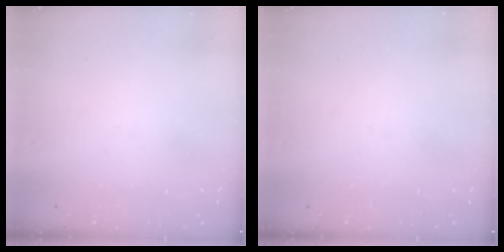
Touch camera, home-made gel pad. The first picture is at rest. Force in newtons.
{"total": 0.0}